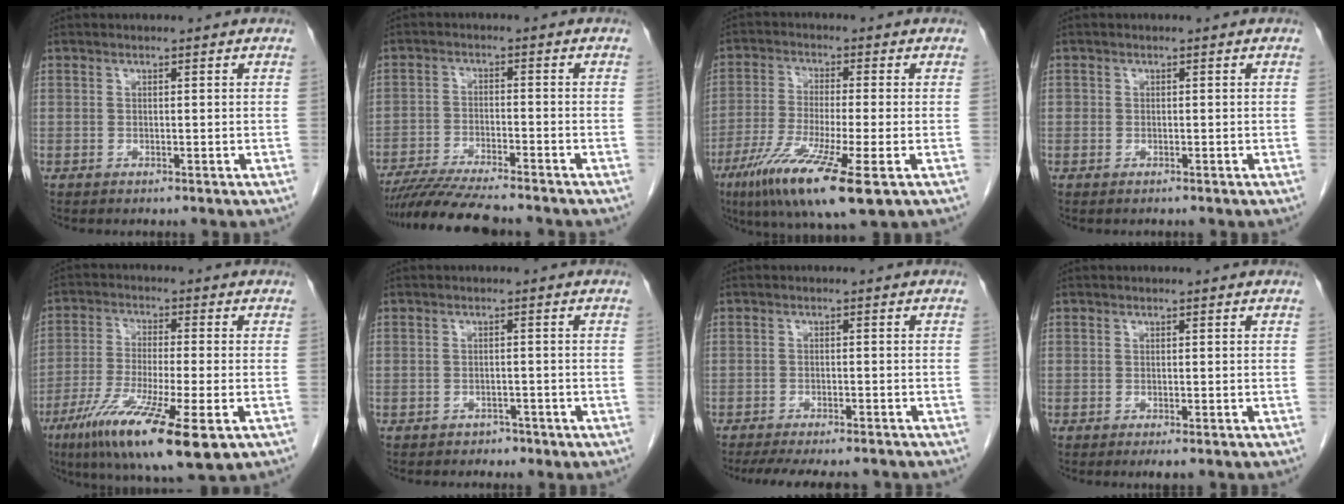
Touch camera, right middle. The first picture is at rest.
{"total": 11.4, "force": [-10.0, 0.6, 5.3], "torque": [-0.083, -0.025, -0.163]}
{"total": 13.3, "force": [-6.6, 0.9, 11.6], "torque": [-0.223, -0.037, -0.112]}
{"total": 0.6, "force": [-0.4, 0.5, 0.0], "torque": [0.001, 0.005, -0.008]}
{"total": 15.7, "force": [-7.8, 1.8, 13.5], "torque": [-0.236, -0.038, -0.130]}
{"total": 0.8, "force": [-0.4, 0.4, 0.6], "torque": [-0.012, -0.001, -0.003]}
{"total": 11.2, "force": [-9.7, 2.5, 4.9], "torque": [-0.076, -0.007, -0.130]}
{"total": 1.4, "force": [-0.9, 0.2, 1.0], "torque": [-0.014, -0.005, -0.012]}